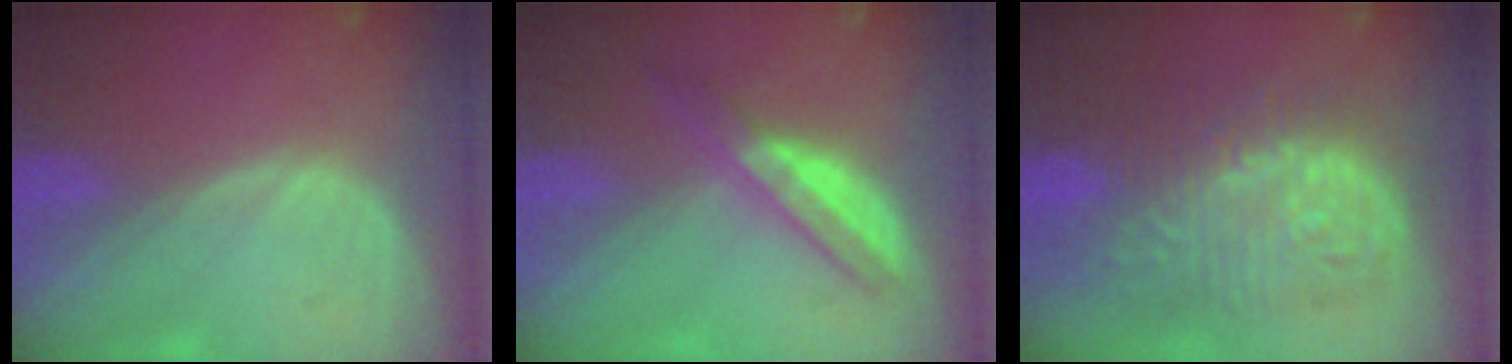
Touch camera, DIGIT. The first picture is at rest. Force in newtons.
{"total": 4.8, "press": 4.8, "slide": 0.7}
{"total": 12.7, "press": 12.6, "slide": 1.4}